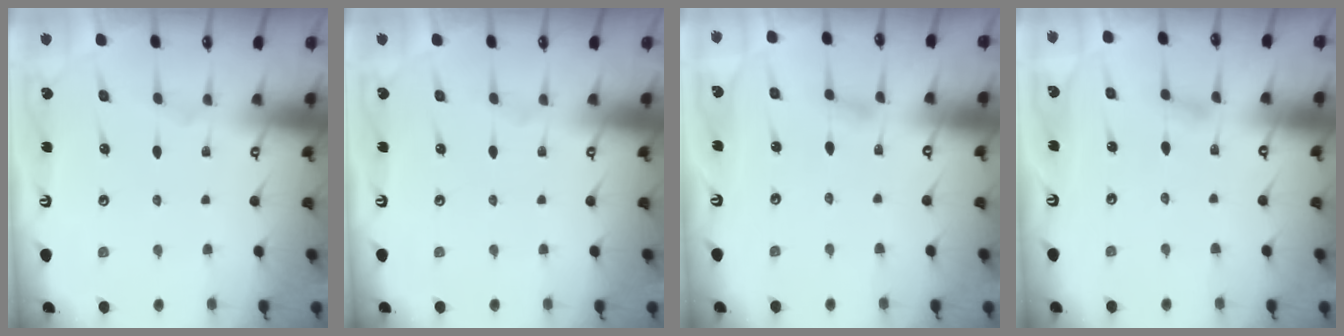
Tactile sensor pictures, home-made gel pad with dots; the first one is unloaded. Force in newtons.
{"total": 0.0}
{"total": 2.7, "press": 2.6, "slide": 0.4}
{"total": 2.7, "press": 2.6, "slide": 0.4}